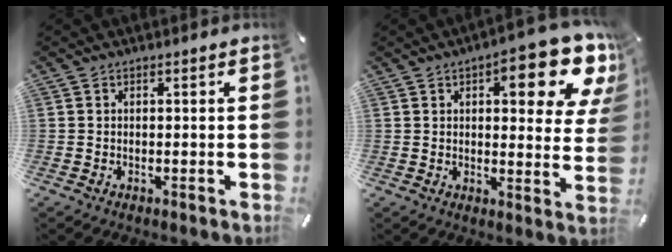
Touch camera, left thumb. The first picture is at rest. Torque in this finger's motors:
{"motor_torque": [2.22, 2.26, 1.42, -1.35, 0.08]}